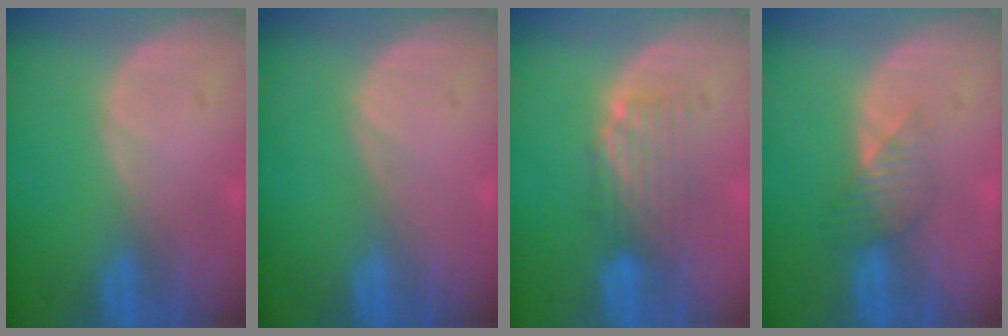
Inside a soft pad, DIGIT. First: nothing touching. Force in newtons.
{"total": 0.0}
{"total": 5.1, "press": 4.4, "slide": 2.6}
{"total": 3.5, "press": 3.1, "slide": 1.6}